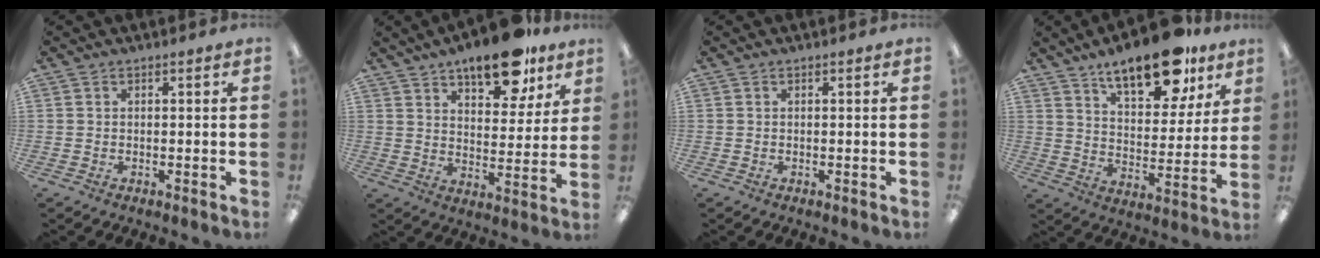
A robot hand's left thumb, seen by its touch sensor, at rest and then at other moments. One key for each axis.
{"total": 14.8, "fx": 10.7, "fy": 5.9, "fz": 8.4, "tx": -0.111, "ty": -0.054, "tz": 0.180}
{"total": 0.0}
{"total": 18.2, "fx": 13.1, "fy": 7.4, "fz": 10.3, "tx": -0.154, "ty": -0.067, "tz": 0.219}